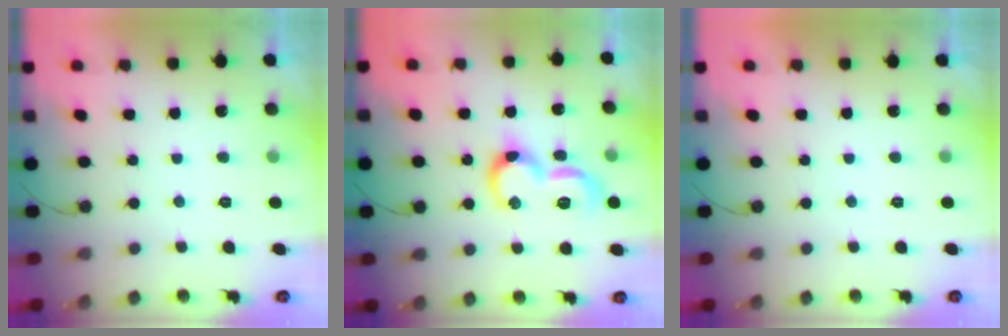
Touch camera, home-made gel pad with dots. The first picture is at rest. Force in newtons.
{"total": 13.0, "press": 12.9, "slide": 1.2}
{"total": 1.7, "press": 1.7, "slide": 0.0}